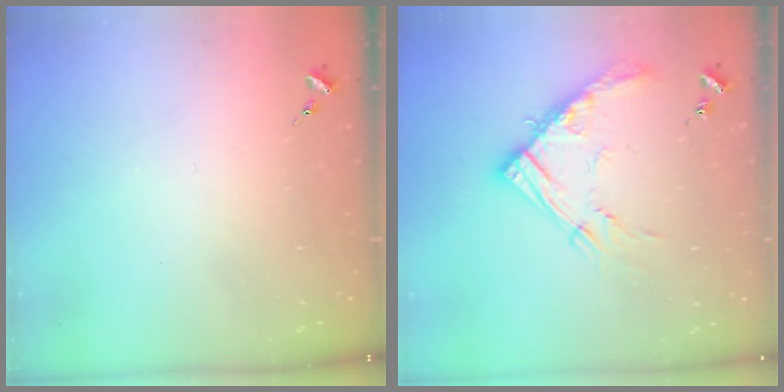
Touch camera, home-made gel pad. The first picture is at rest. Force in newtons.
{"total": 15.1, "press": 15.1, "slide": 1.5}